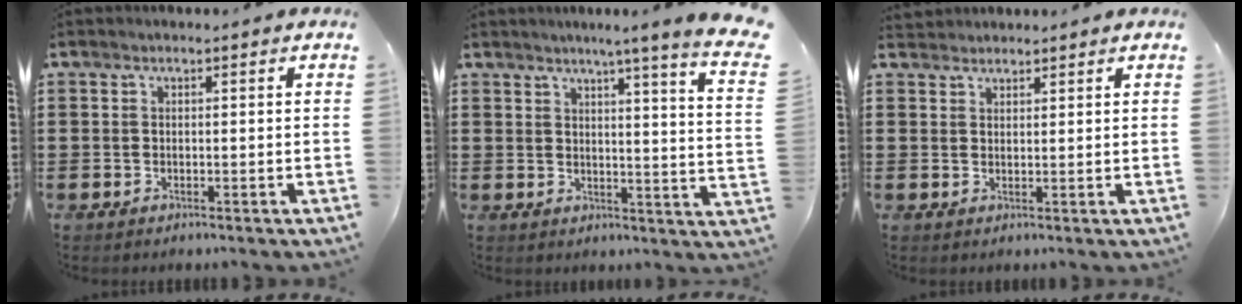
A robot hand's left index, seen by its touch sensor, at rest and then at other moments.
{"total": 4.9, "force": [3.5, -1.5, 3.0], "torque": [-0.066, -0.032, 0.050]}
{"total": 1.8, "force": [1.6, 0.7, -0.1], "torque": [-0.003, 0.004, 0.033]}